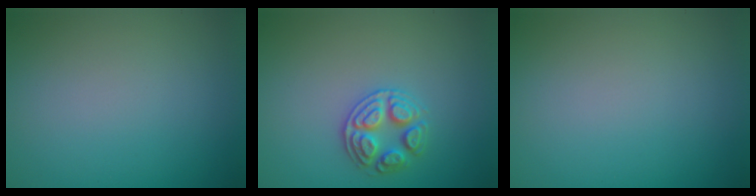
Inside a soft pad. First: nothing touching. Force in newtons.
{"total": 2.6, "press": 2.6, "slide": 0.5}
{"total": 0.0}